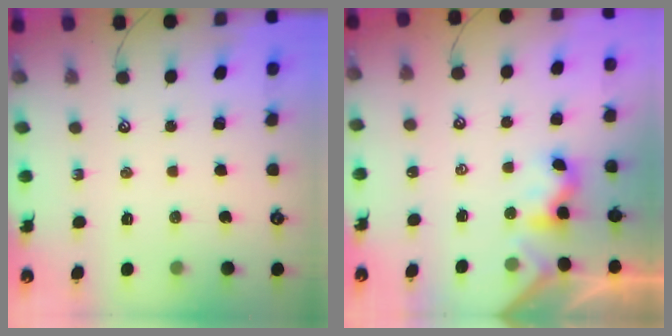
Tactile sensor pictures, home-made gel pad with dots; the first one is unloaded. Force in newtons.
{"total": 2.3, "press": 2.3, "slide": 0.0}